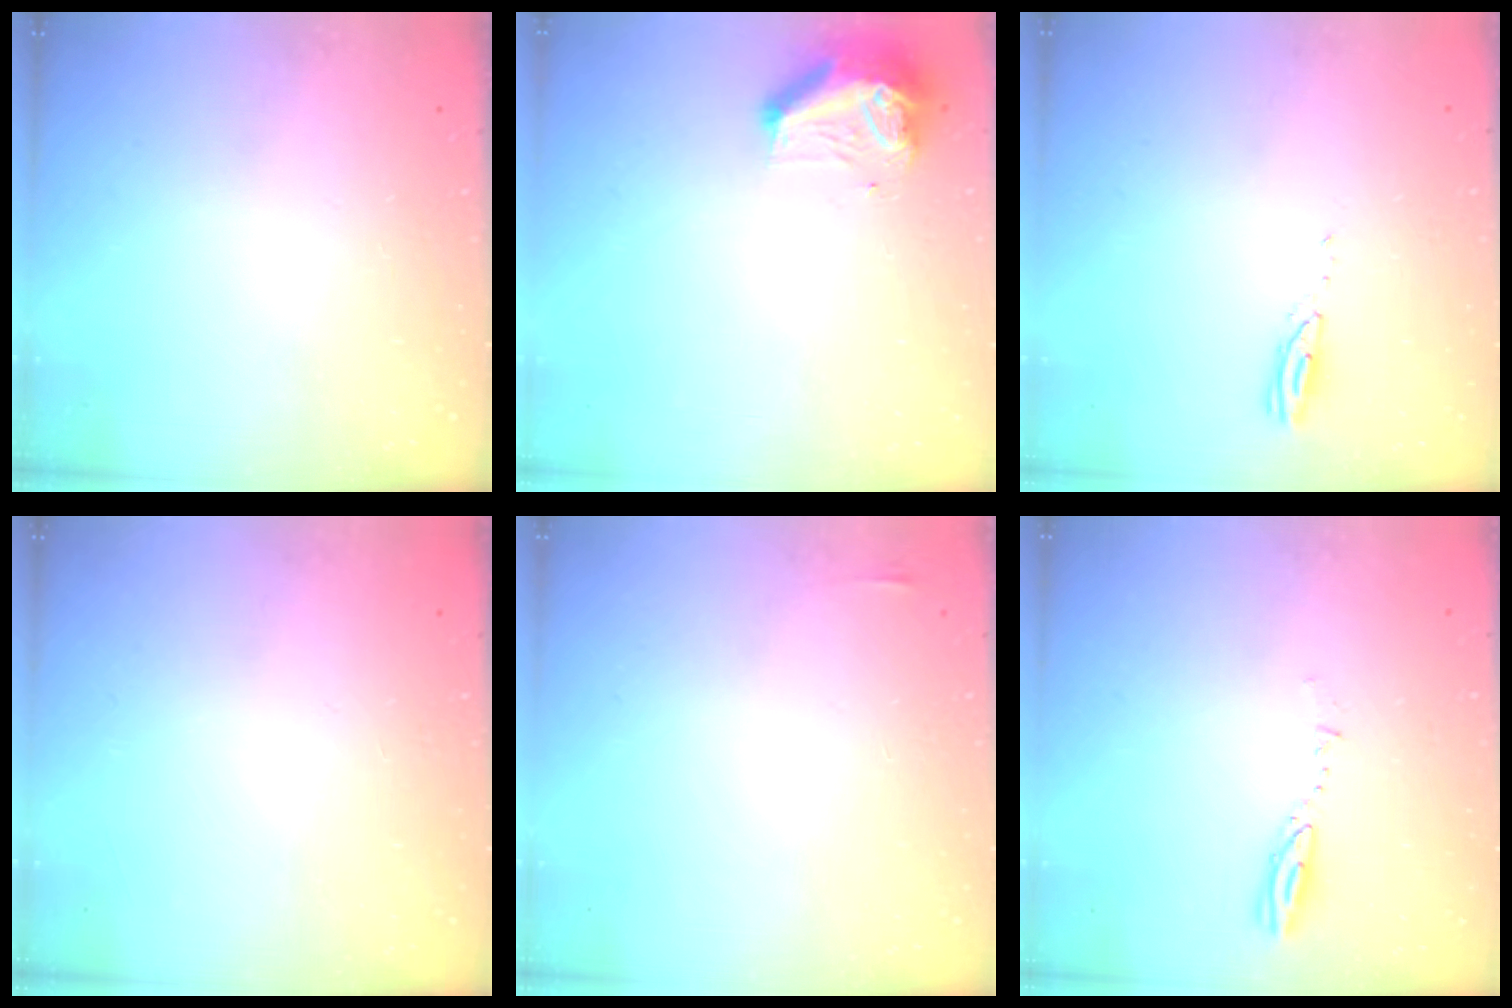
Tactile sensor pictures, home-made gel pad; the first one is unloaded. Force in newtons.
{"total": 9.6, "press": 9.5, "slide": 0.6}
{"total": 3.0, "press": 3.0, "slide": 0.1}
{"total": 0.0}
{"total": 5.8, "press": 1.7, "slide": 5.5}
{"total": 3.2, "press": 3.2, "slide": 0.3}